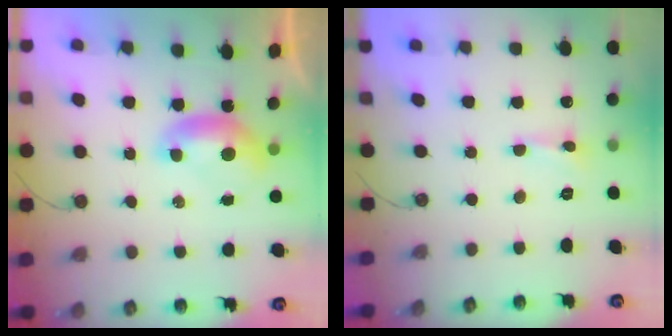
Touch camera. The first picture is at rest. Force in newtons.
{"total": 0.5, "press": 0.5, "slide": 0.1}